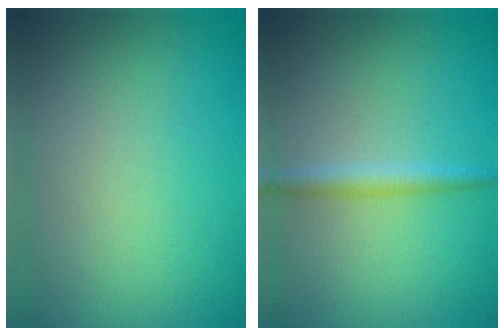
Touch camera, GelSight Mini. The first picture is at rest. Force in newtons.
{"total": 1.8, "press": 1.8, "slide": 0.0}